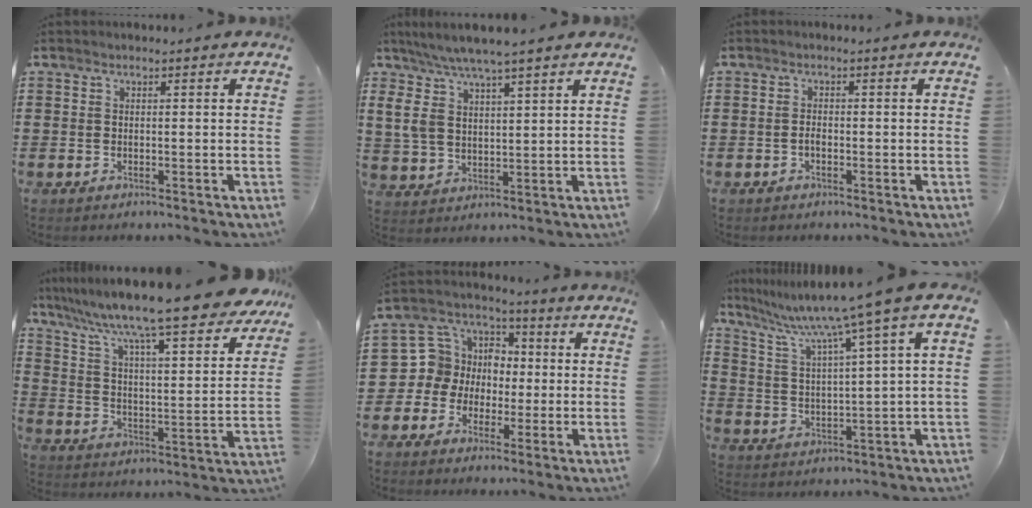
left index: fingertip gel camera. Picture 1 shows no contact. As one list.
[{"total": 6.7, "force": [4.6, 2.1, 4.5], "torque": [-0.102, -0.005, 0.082]}, {"total": 1.1, "force": [-0.4, 0.4, 1.0], "torque": [-0.029, -0.005, -0.010]}, {"total": 10.2, "force": [8.9, -0.4, 5.1], "torque": [-0.135, -0.066, 0.144]}, {"total": 7.5, "force": [-0.8, 7.4, 1.1], "torque": [-0.066, 0.007, -0.018]}, {"total": 8.7, "force": [6.1, -1.1, 6.1], "torque": [-0.141, -0.039, 0.093]}]